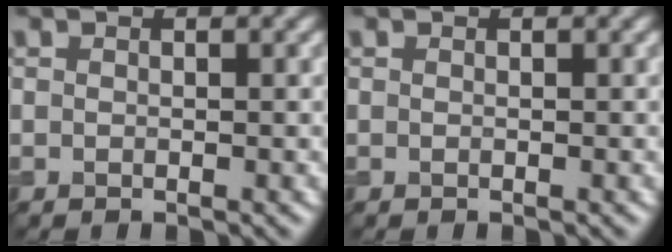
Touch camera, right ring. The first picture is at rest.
{"total": 0.0}